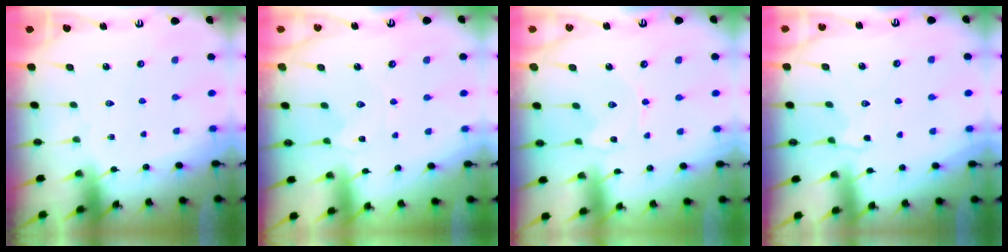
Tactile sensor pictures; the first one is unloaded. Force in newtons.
{"total": 0.0}
{"total": 1.1, "press": 1.1, "slide": 0.2}
{"total": 3.3, "press": 2.8, "slide": 1.8}